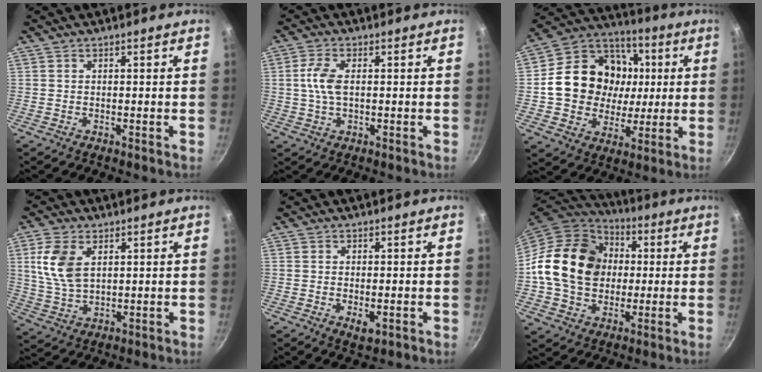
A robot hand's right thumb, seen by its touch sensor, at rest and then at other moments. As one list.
[{"total": 5.2, "force": [0.5, 2.6, 4.5], "torque": [-0.098, 0.007, 0.006]}, {"total": 20.9, "force": [2.2, 17.8, 10.7], "torque": [-0.164, 0.023, 0.036]}, {"total": 9.3, "force": [3.0, 5.5, 6.9], "torque": [-0.135, -0.015, 0.063]}, {"total": 3.0, "force": [-0.7, 1.5, 2.5], "torque": [-0.040, -0.008, -0.010]}, {"total": 19.6, "force": [1.7, 15.7, 11.7], "torque": [-0.177, 0.026, 0.026]}]